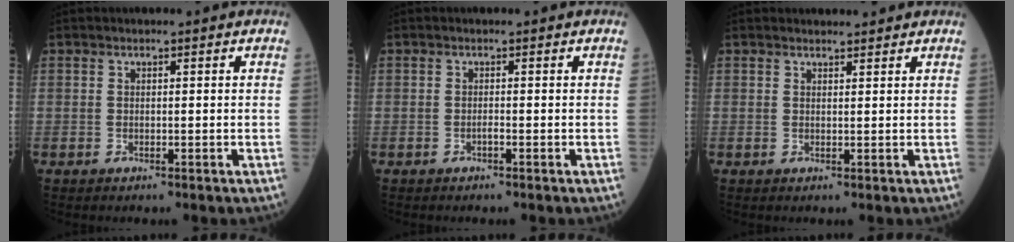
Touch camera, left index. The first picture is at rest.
{"total": 0.6, "force": [-0.6, 0.0, 0.3], "torque": [-0.005, -0.003, -0.011]}
{"total": 2.3, "force": [2.2, 0.5, 0.4], "torque": [-0.009, 0.007, 0.030]}